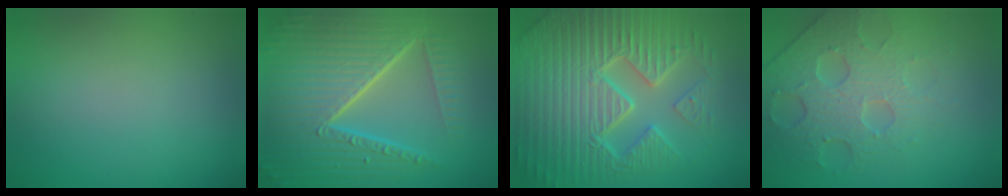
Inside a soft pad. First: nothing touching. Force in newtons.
{"total": 10.6, "press": 6.6, "slide": 8.3}
{"total": 9.5, "press": 6.5, "slide": 7.0}
{"total": 4.4, "press": 4.2, "slide": 1.4}